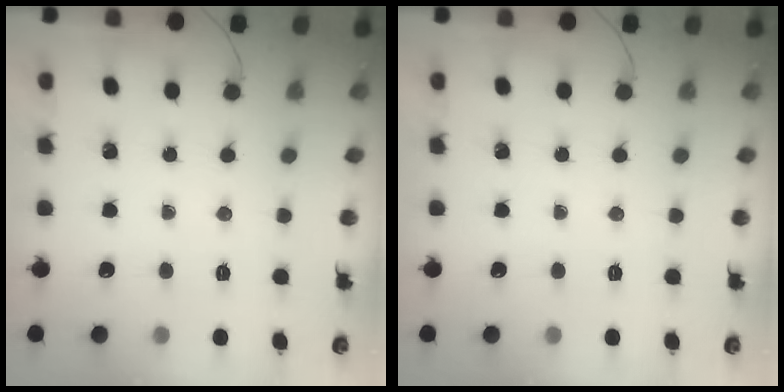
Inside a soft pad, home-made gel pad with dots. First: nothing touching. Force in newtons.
{"total": 0.0}